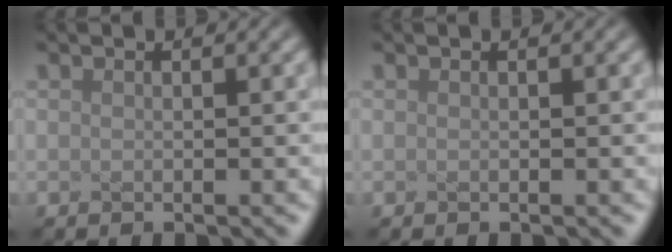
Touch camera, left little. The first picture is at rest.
{"total": 0.0}